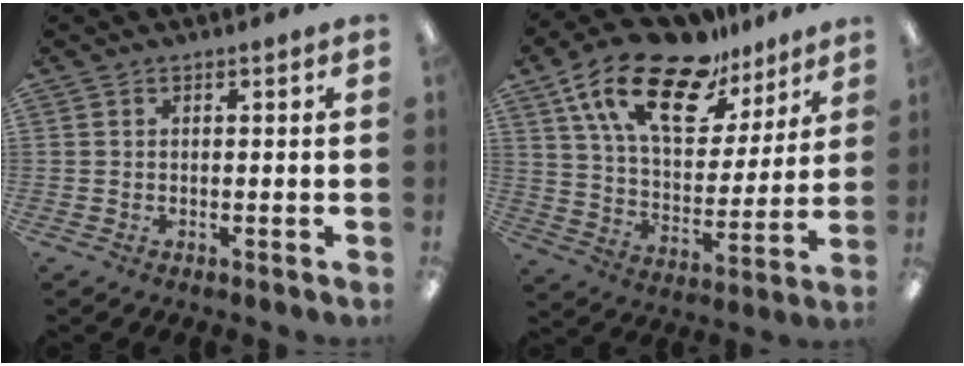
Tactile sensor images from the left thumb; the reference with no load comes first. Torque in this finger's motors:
{"motor_torque": [0.47, 0.52, 1.45, -1.32, 0.42]}